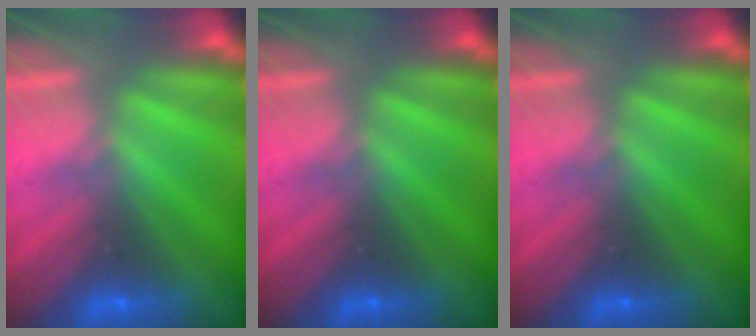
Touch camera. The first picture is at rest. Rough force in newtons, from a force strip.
{"total": 0.0}
{"total": 0.0}